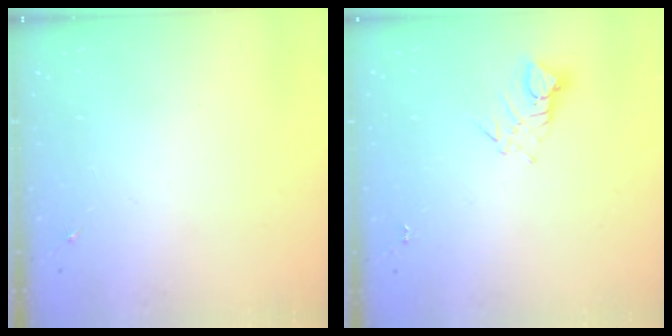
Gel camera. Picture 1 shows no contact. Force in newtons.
{"total": 3.8, "press": 3.8, "slide": 0.2}